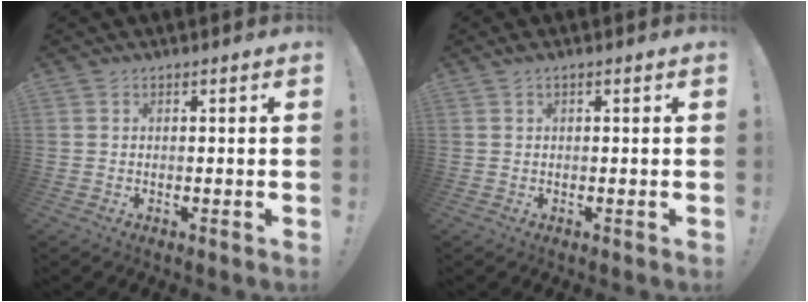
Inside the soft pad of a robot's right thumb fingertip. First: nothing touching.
{"total": 0.7, "force": [0.1, 0.0, 0.7], "torque": [-0.015, 0.001, 0.001]}